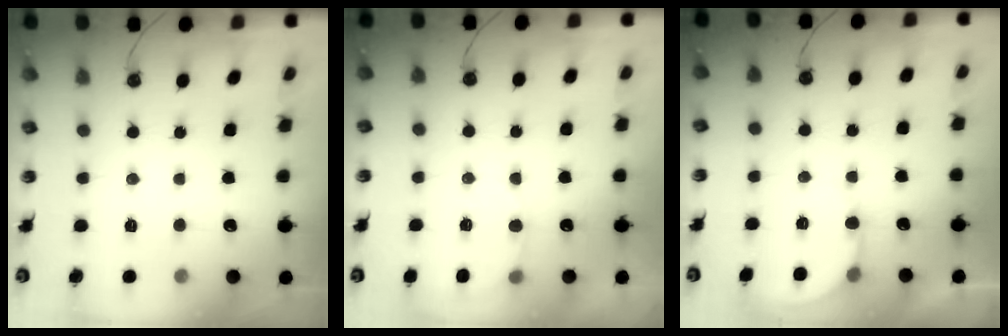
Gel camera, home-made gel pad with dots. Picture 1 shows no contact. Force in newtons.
{"total": 4.9, "press": 4.7, "slide": 1.1}
{"total": 4.4, "press": 4.3, "slide": 1.0}